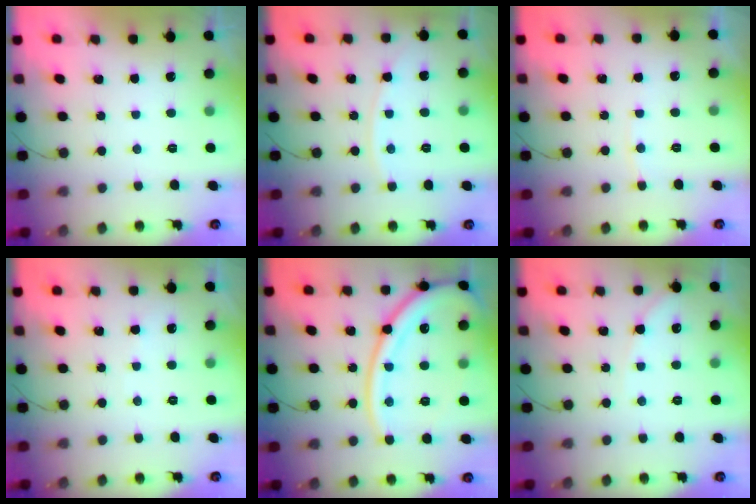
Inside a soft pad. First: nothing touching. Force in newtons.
{"total": 5.4, "press": 5.4, "slide": 0.4}
{"total": 3.2, "press": 3.2, "slide": 0.3}
{"total": 2.5, "press": 2.5, "slide": 0.3}
{"total": 18.9, "press": 18.8, "slide": 1.9}
{"total": 6.2, "press": 6.2, "slide": 0.5}